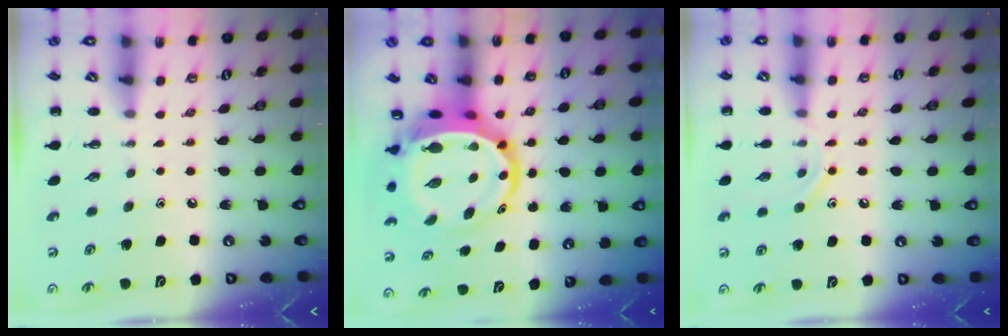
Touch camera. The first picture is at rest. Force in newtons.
{"total": 11.8, "press": 11.4, "slide": 3.3}
{"total": 8.4, "press": 8.3, "slide": 1.4}